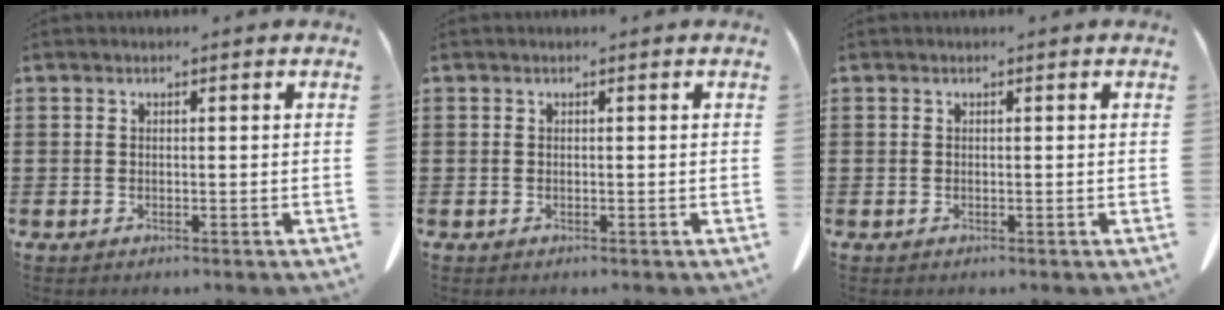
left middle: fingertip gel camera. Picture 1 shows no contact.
{"total": 0.0}
{"total": 0.0}